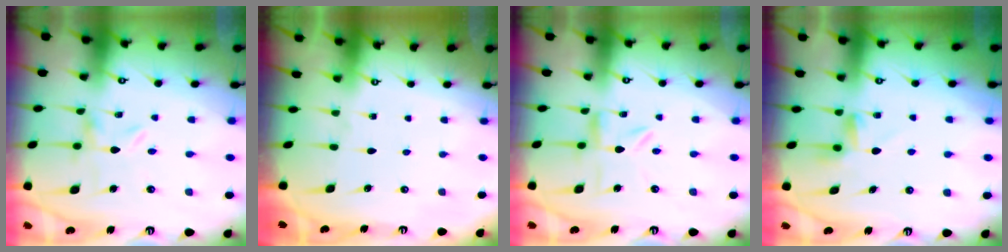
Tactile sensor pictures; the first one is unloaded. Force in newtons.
{"total": 0.0}
{"total": 2.1, "press": 2.1, "slide": 0.2}
{"total": 2.6, "press": 2.6, "slide": 0.4}